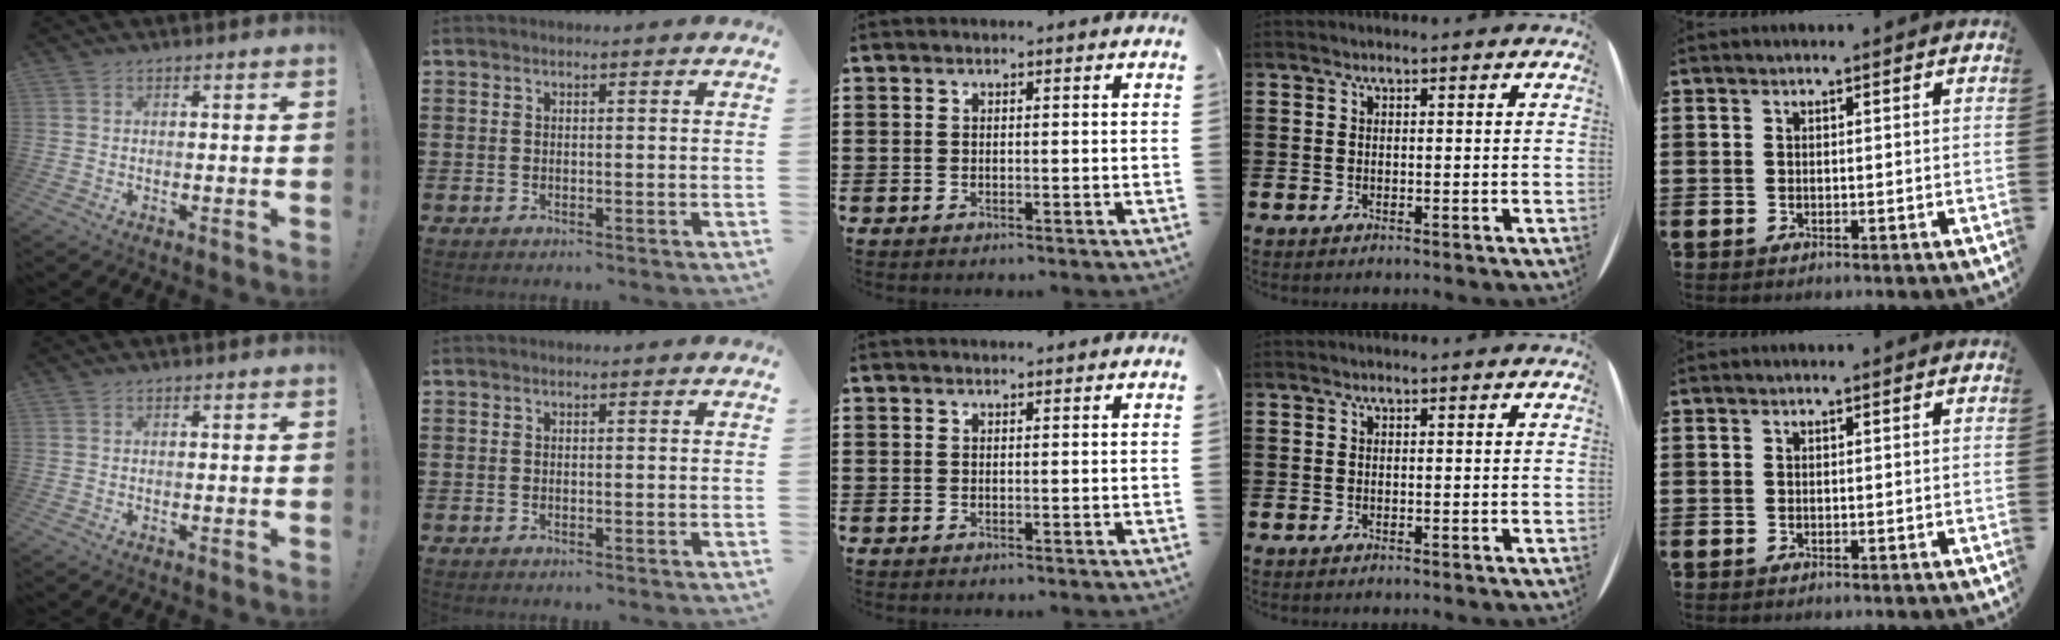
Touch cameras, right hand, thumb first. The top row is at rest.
{"middle": {"total": 0.6, "force": [0.6, 0.0, 0.0], "torque": [0.005, -0.004, 0.010]}}